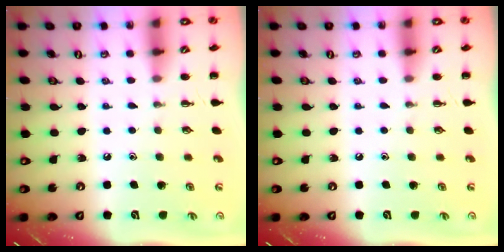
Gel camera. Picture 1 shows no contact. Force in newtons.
{"total": 0.0}